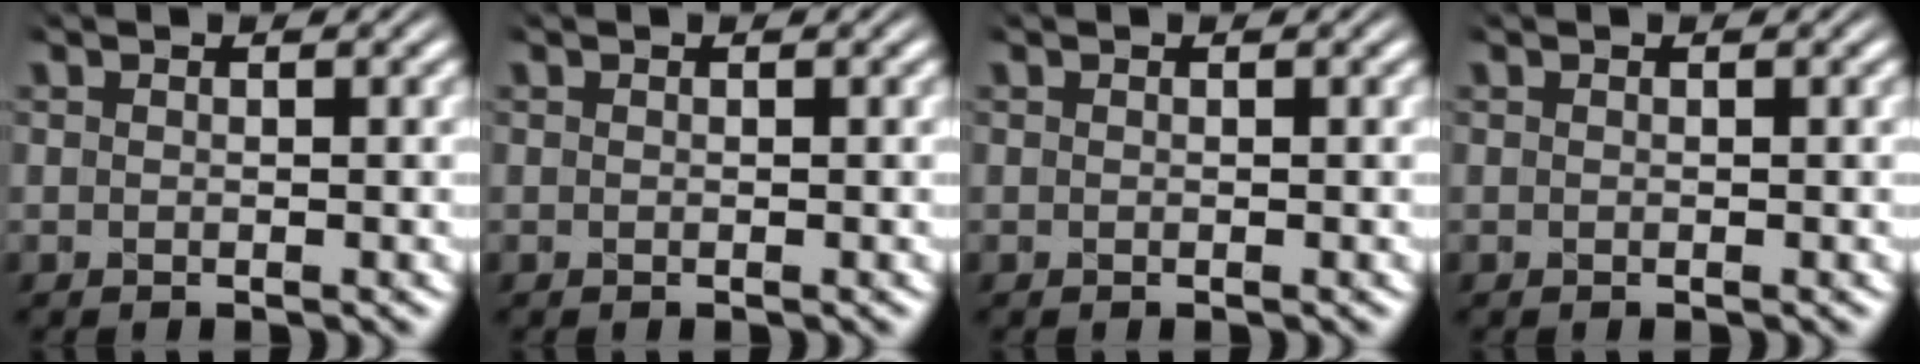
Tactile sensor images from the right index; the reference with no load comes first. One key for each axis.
{"total": 0.0}
{"total": 0.0}
{"total": 0.0}